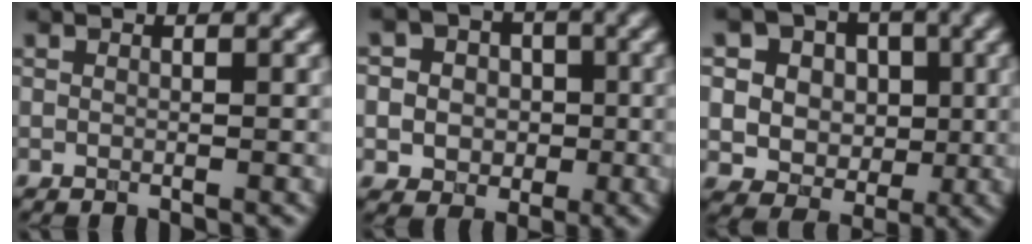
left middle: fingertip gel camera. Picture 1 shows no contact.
{"total": 6.8, "force": [0.9, 6.3, 2.4], "torque": [-0.044, 0.035, 0.001]}
{"total": 8.1, "force": [2.3, 7.1, 3.2], "torque": [-0.070, 0.014, 0.038]}